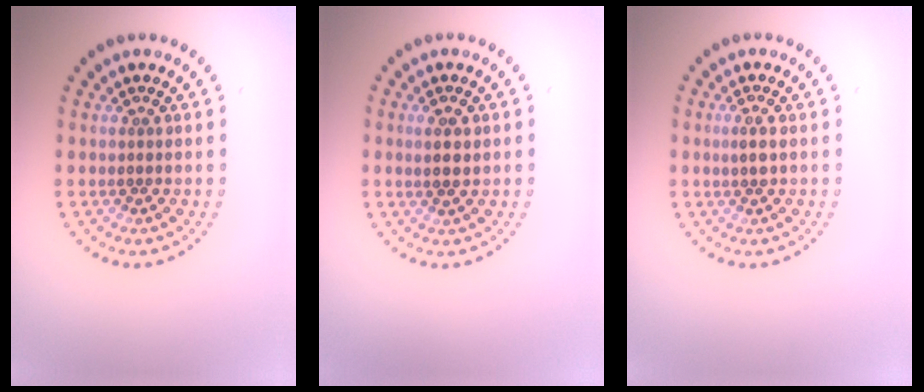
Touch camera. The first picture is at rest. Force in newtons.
{"total": 1.9, "press": 1.8, "slide": 0.6}
{"total": 1.3, "press": 1.3, "slide": 0.2}